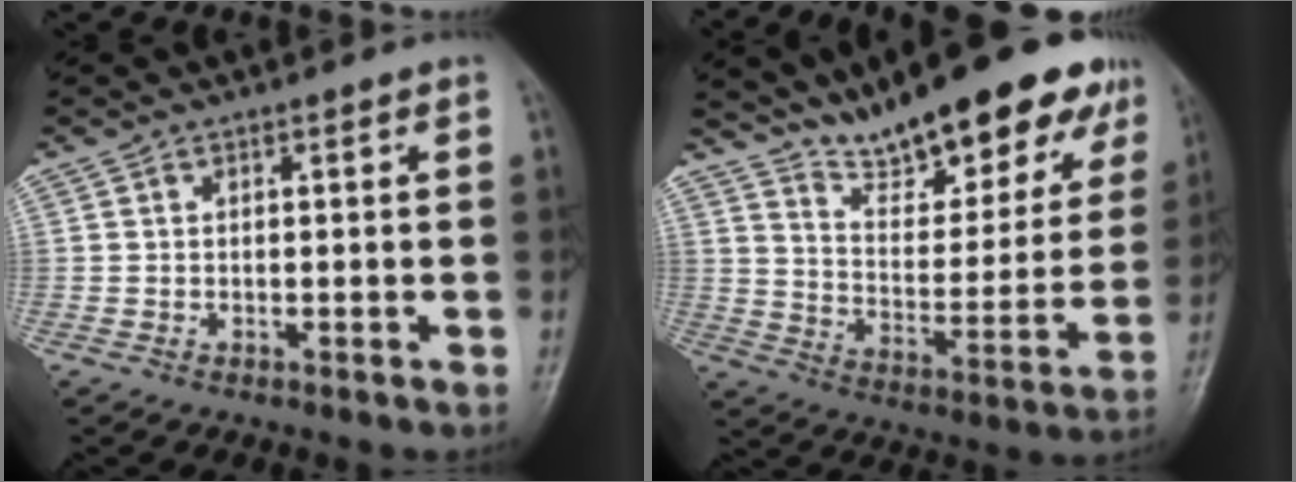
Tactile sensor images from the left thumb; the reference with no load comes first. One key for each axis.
{"total": 20.9, "fx": 15.5, "fy": 6.4, "fz": 12.4, "tx": -0.139, "ty": -0.072, "tz": 0.246}